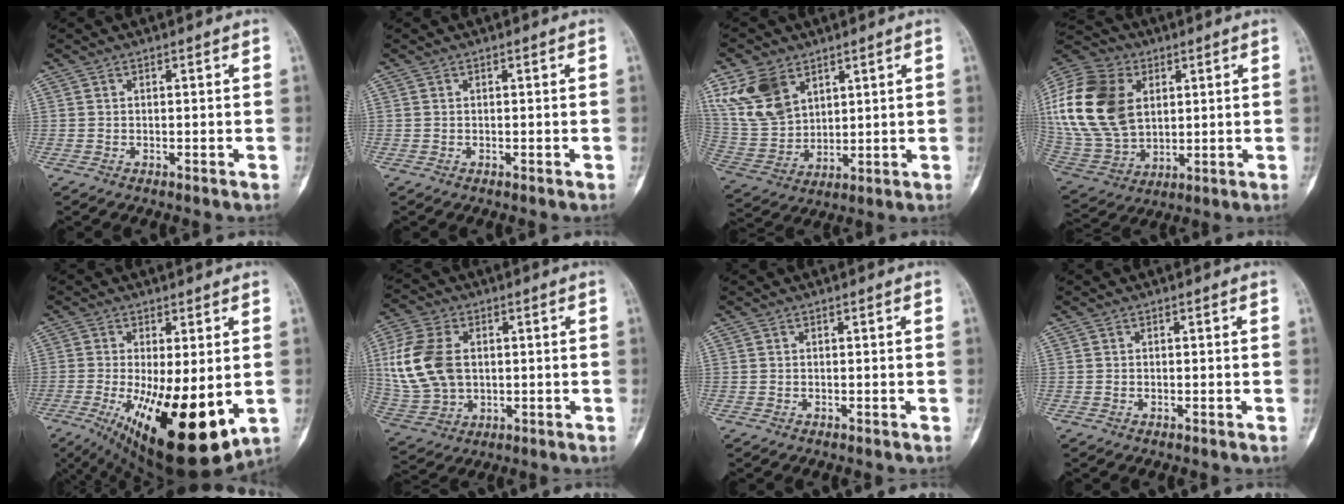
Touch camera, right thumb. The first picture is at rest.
{"total": 0.0}
{"total": 12.8, "force": [6.7, 8.4, 7.0], "torque": [-0.128, -0.020, 0.152]}
{"total": 25.5, "force": [5.6, 17.7, 17.5], "torque": [-0.377, -0.001, 0.113]}
{"total": 20.5, "force": [-4.6, 7.7, 18.4], "torque": [-0.270, -0.035, -0.045]}
{"total": 14.9, "force": [2.1, 10.2, 10.6], "torque": [-0.222, 0.001, 0.047]}
{"total": 0.0}
{"total": 0.0}